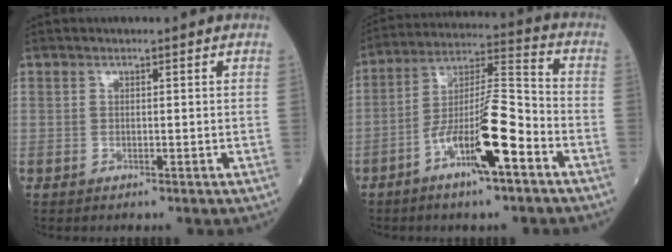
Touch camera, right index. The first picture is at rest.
{"total": 12.7, "force": [-5.7, 1.6, 11.2], "torque": [-0.207, 0.008, -0.098]}